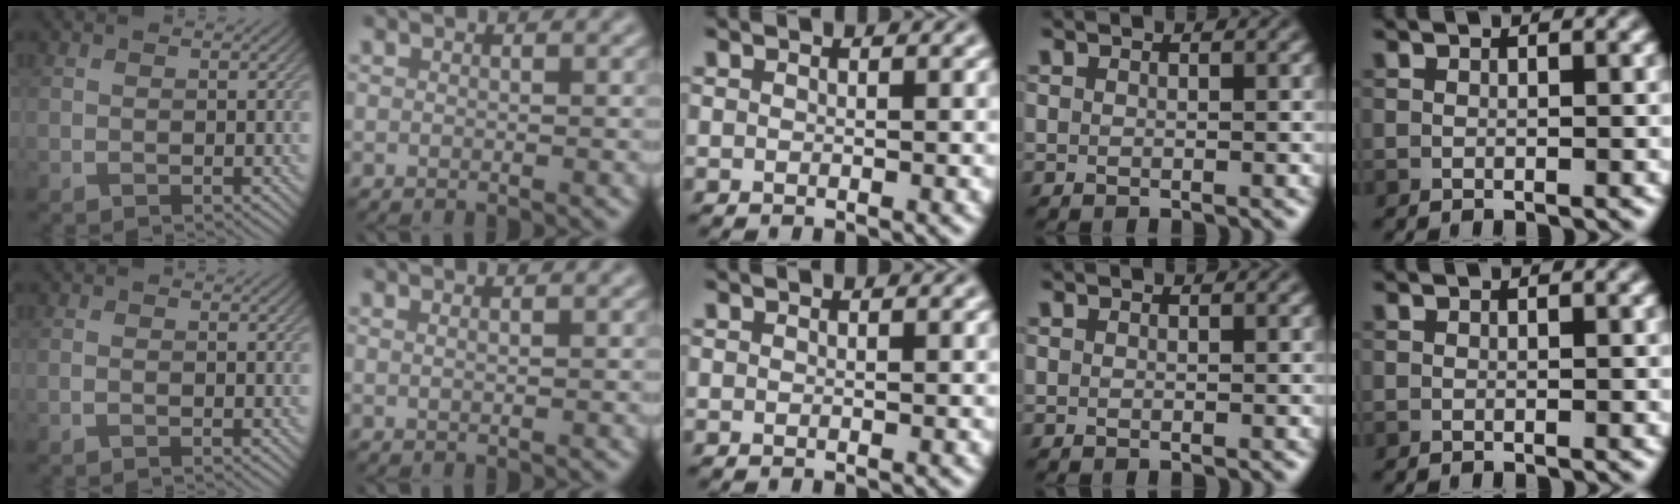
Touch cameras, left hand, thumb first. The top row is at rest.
{"thumb": {"total": 0.6, "force": [-0.4, 0.1, 0.4], "torque": [-0.010, 0.000, -0.007]}, "index": {"total": 0.8, "force": [0.5, 0.3, 0.6], "torque": [-0.005, -0.003, 0.000]}}